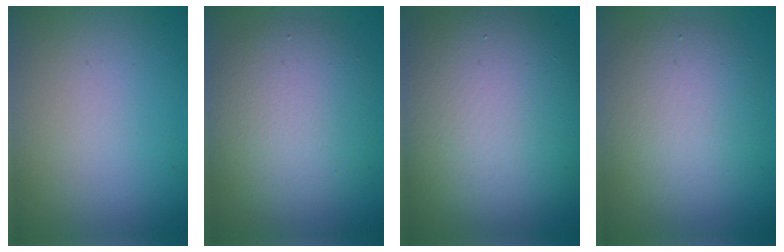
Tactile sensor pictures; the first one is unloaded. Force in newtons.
{"total": 6.2, "press": 6.1, "slide": 0.4}
{"total": 12.9, "press": 12.8, "slide": 1.0}
{"total": 5.1, "press": 5.1, "slide": 0.2}